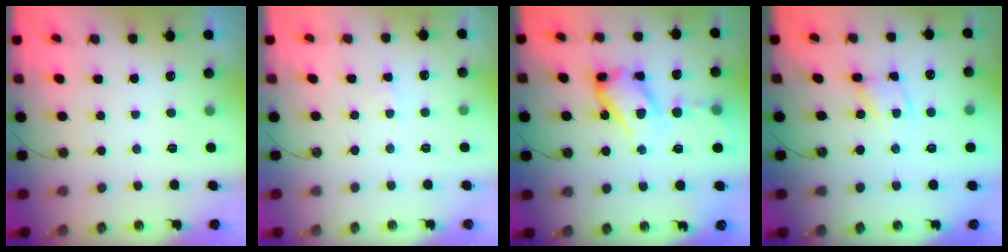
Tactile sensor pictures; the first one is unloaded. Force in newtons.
{"total": 2.1, "press": 2.1, "slide": 0.4}
{"total": 15.7, "press": 15.5, "slide": 2.6}
{"total": 3.7, "press": 3.7, "slide": 0.2}